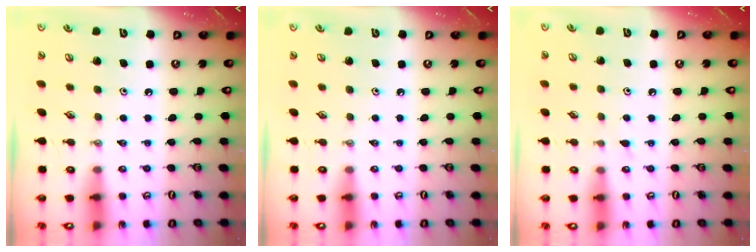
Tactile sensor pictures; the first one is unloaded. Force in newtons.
{"total": 0.0}
{"total": 5.2, "press": 5.1, "slide": 0.6}